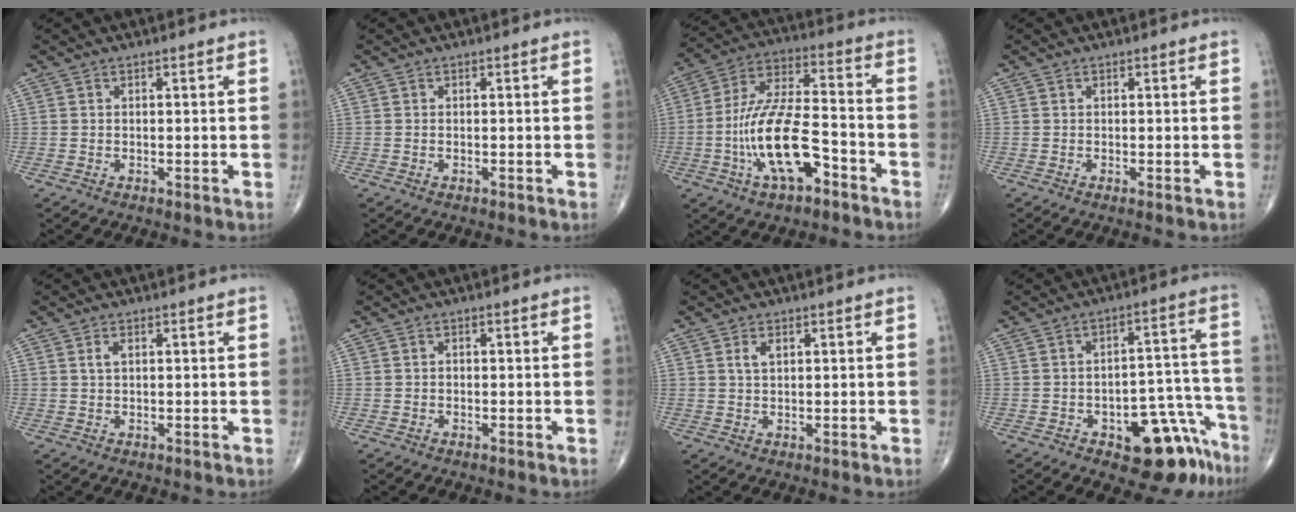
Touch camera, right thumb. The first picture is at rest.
{"total": 0.0}
{"total": 16.4, "force": [-6.1, 6.6, 13.8], "torque": [-0.263, 0.043, -0.107]}
{"total": 0.0}
{"total": 1.6, "force": [0.5, 0.9, 1.2], "torque": [-0.025, 0.003, 0.011]}
{"total": 0.5, "force": [-0.1, 0.4, 0.3], "torque": [-0.001, 0.002, -0.003]}
{"total": 2.2, "force": [0.9, 1.3, 1.6], "torque": [-0.030, 0.001, 0.018]}
{"total": 13.0, "force": [-7.7, 6.1, 8.5], "torque": [-0.055, 0.075, -0.098]}